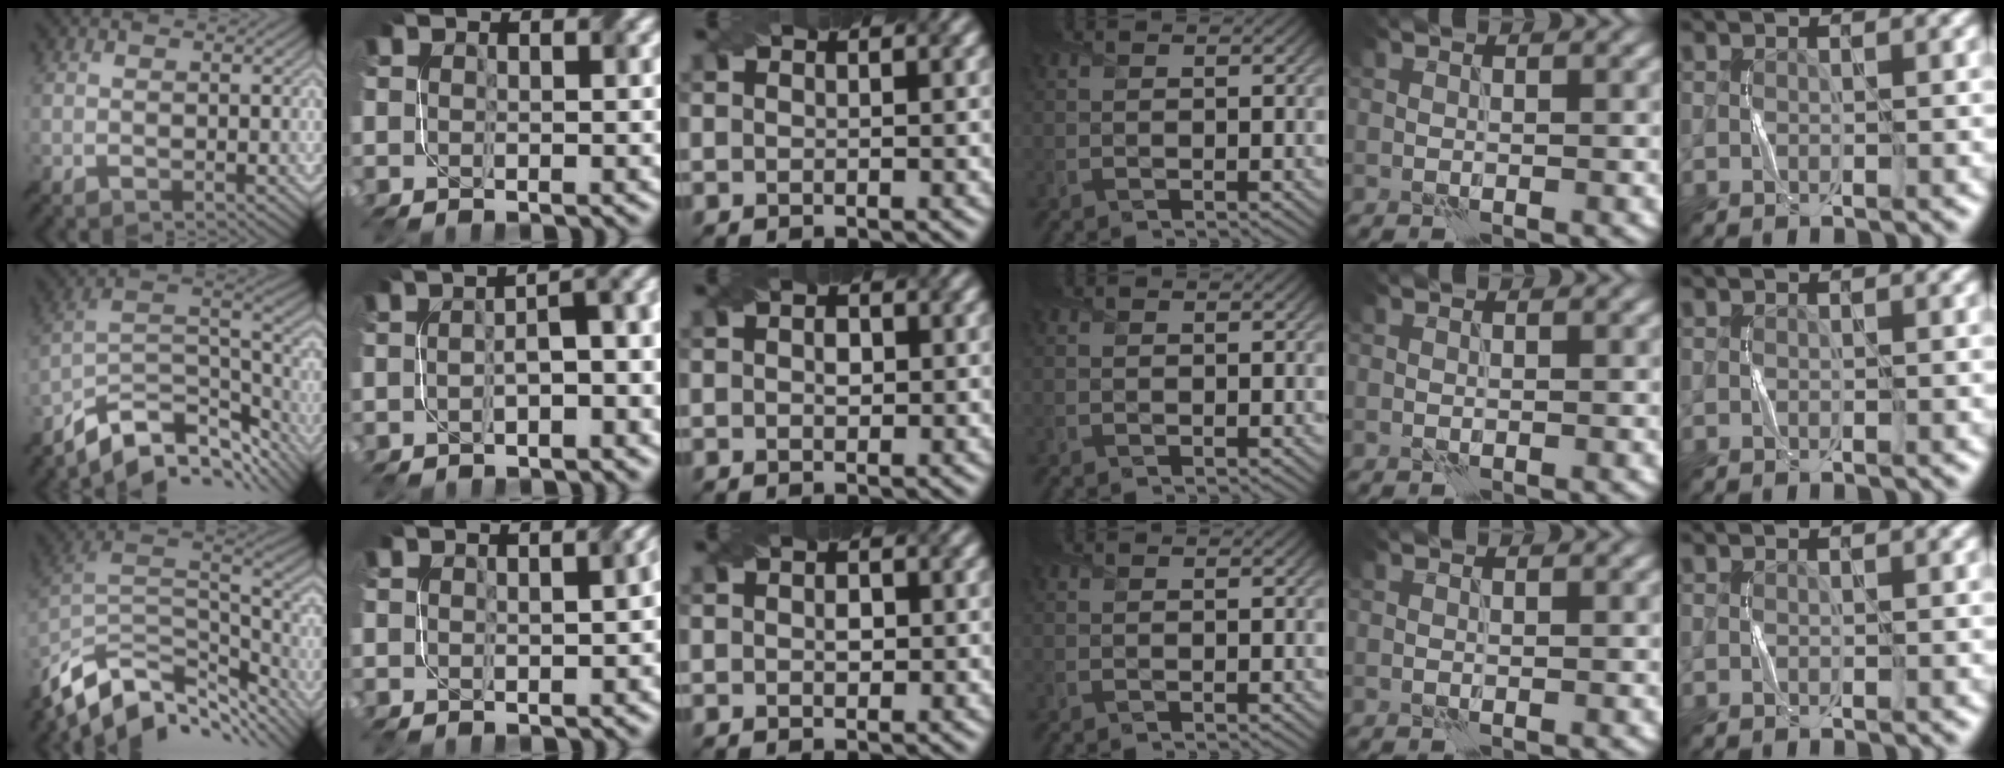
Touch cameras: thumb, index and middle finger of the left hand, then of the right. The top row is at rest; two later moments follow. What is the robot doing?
{"motion": "twist", "object": "screw"}